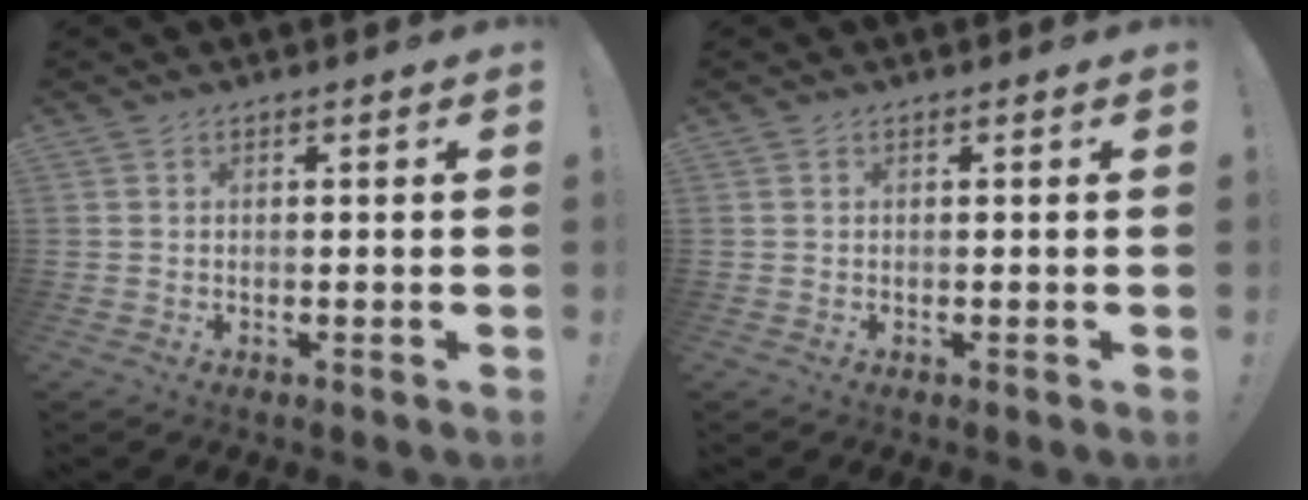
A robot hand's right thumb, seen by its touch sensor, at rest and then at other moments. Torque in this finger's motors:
{"motor_torque": [0.00, 0.00, 0.00, 0.00, 0.00]}